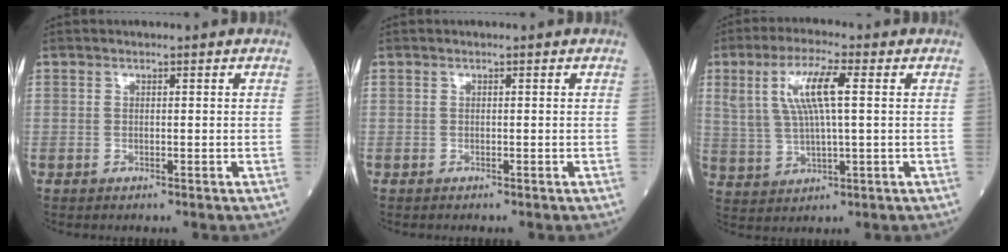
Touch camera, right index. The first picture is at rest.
{"total": 0.0}
{"total": 8.9, "force": [2.6, 1.5, 8.4], "torque": [-0.180, 0.014, 0.054]}